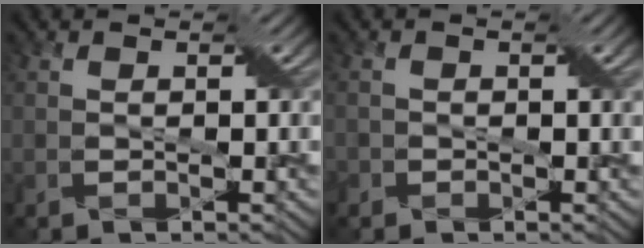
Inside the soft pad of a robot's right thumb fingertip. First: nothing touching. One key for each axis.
{"total": 1.1, "fx": -0.5, "fy": 0.9, "fz": 0.4, "tx": -0.011, "ty": -0.002, "tz": -0.010}